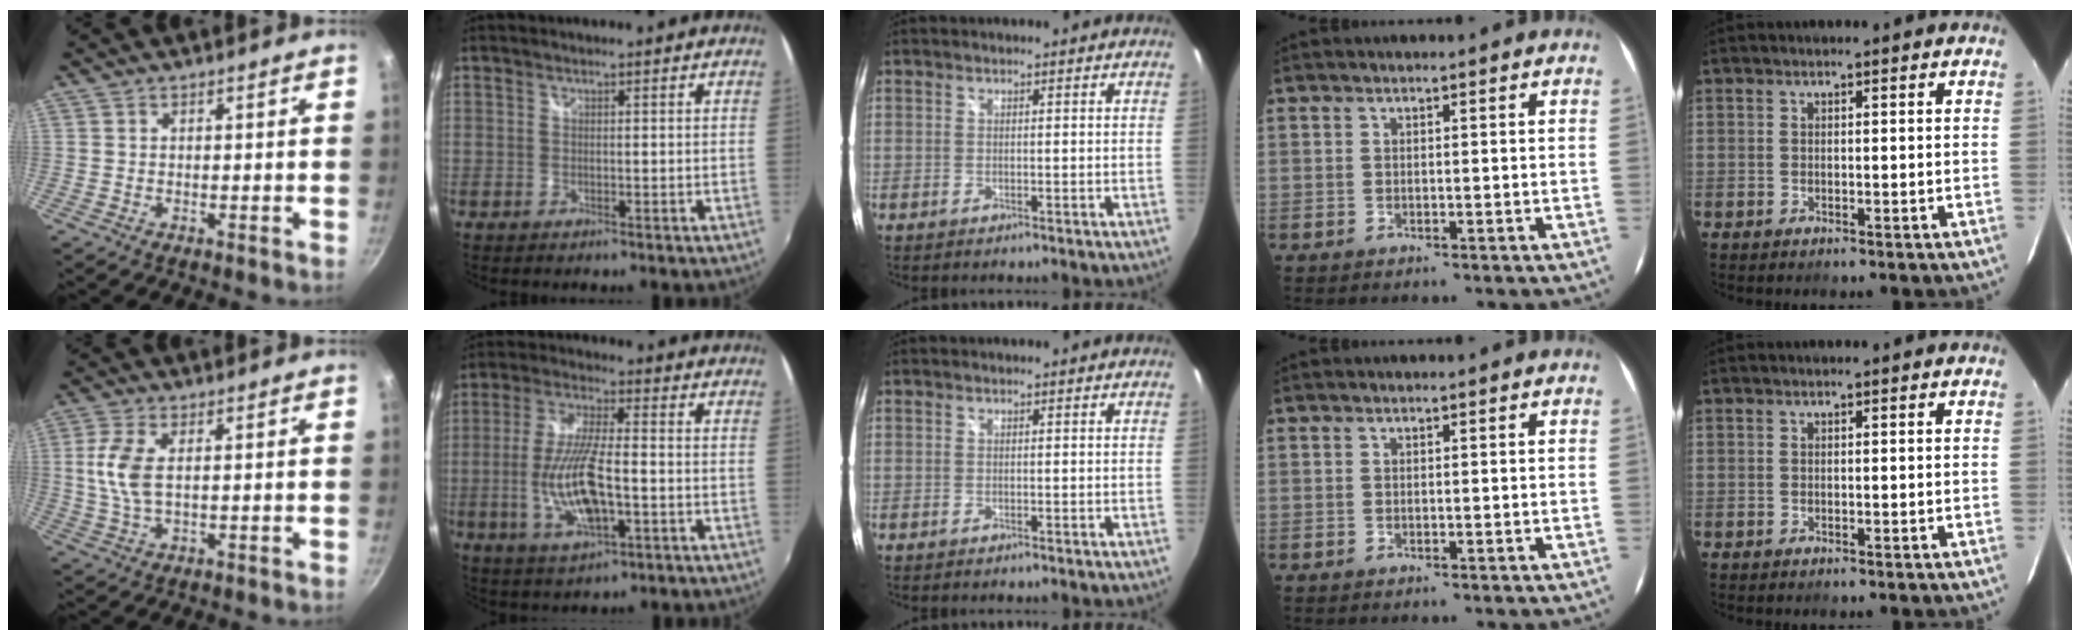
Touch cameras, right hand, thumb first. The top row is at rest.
{"thumb": {"total": 7.0, "force": [1.0, 3.3, 6.1], "torque": [-0.136, 0.004, 0.019]}, "index": {"total": 12.9, "force": [-3.0, 4.2, 11.8], "torque": [-0.240, -0.010, -0.053]}}